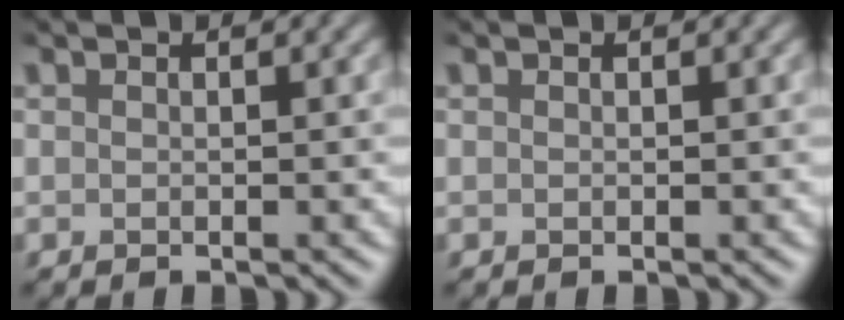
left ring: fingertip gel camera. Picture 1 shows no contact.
{"total": 0.0}